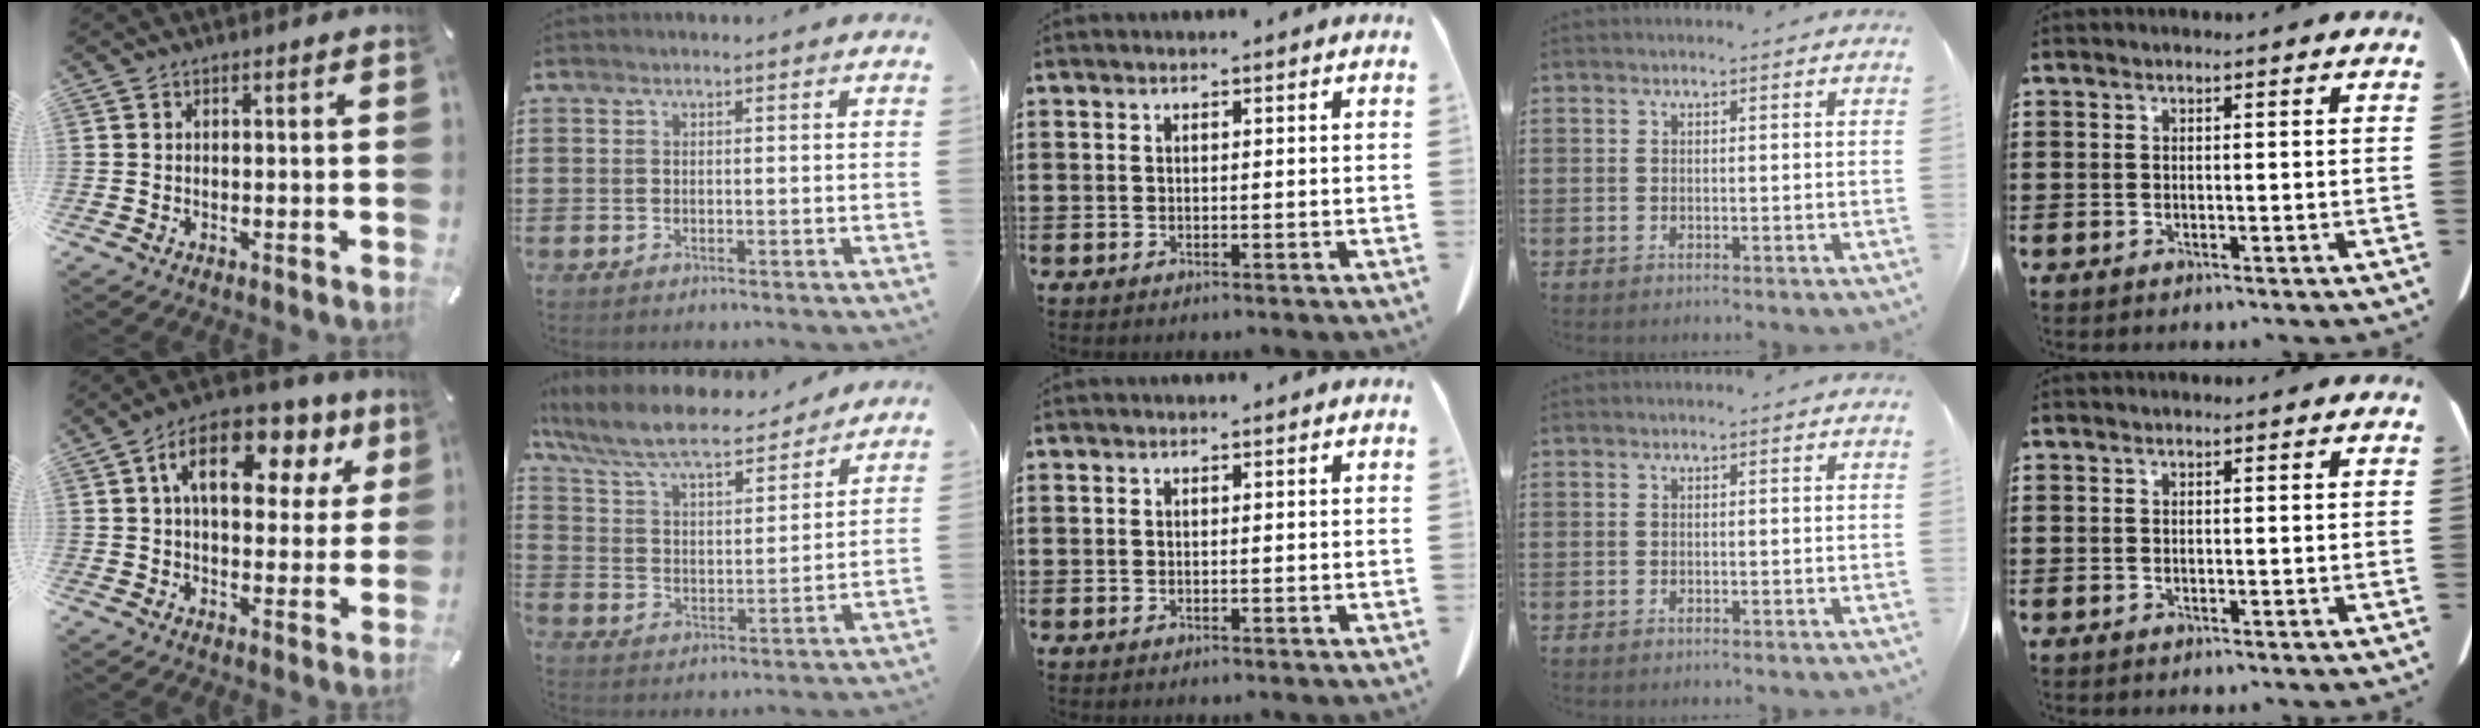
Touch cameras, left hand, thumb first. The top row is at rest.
{"thumb": {"total": 15.1, "force": [6.6, 8.7, 10.5], "torque": [-0.162, -0.017, 0.109]}, "index": {"total": 8.7, "force": [7.7, 1.3, 4.0], "torque": [-0.108, -0.041, 0.130]}}